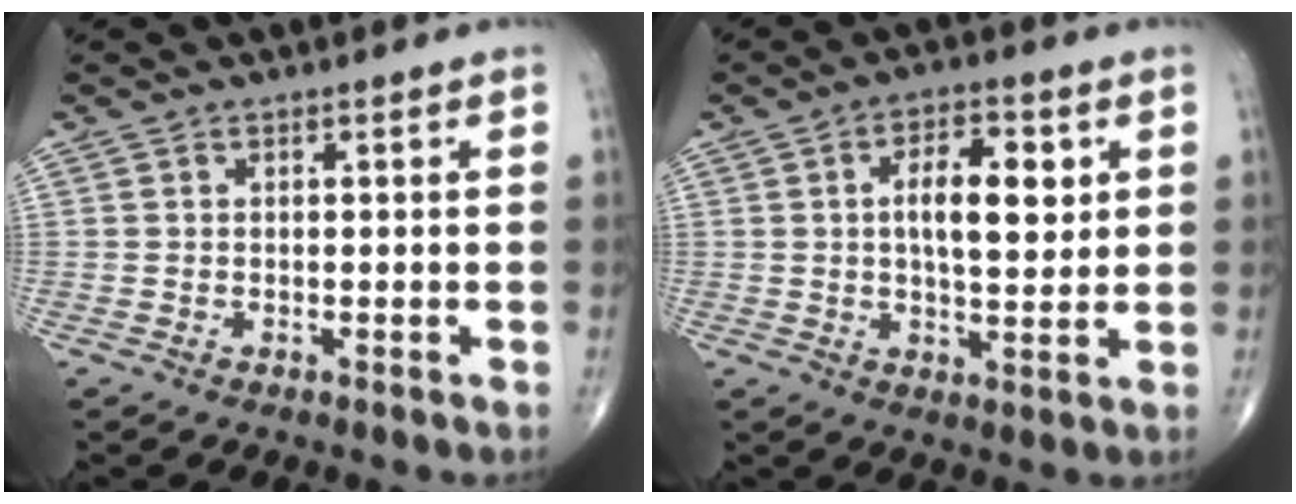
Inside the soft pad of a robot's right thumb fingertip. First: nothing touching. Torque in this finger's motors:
{"motor_torque": [-0.39, 0.90, 0.31, 0.36, 0.18]}